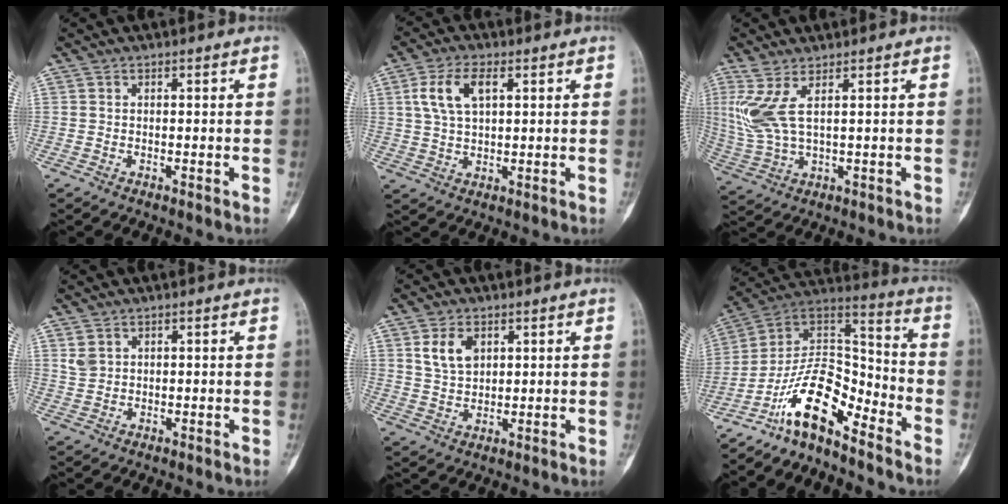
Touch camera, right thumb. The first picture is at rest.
{"total": 7.6, "force": [2.6, 3.8, 6.1], "torque": [-0.121, 0.004, 0.050]}
{"total": 7.5, "force": [2.6, 2.2, 6.7], "torque": [-0.180, -0.010, 0.066]}
{"total": 2.1, "force": [0.9, 1.6, 1.1], "torque": [-0.020, 0.003, 0.024]}
{"total": 5.9, "force": [2.4, 3.9, 3.7], "torque": [-0.055, -0.012, 0.050]}
{"total": 14.3, "force": [-9.8, 5.3, 8.9], "torque": [-0.140, 0.104, -0.185]}